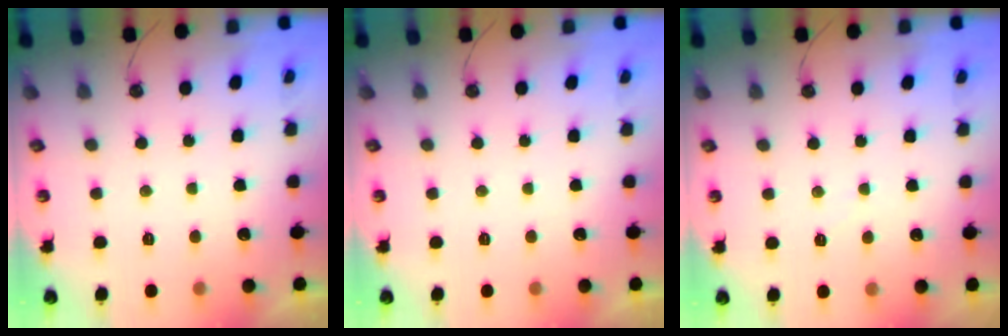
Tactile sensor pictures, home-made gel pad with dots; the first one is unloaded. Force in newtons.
{"total": 0.0}
{"total": 3.4, "press": 3.4, "slide": 0.7}